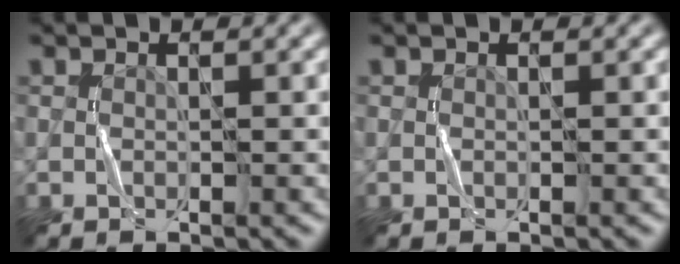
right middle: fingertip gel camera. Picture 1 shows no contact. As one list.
[{"total": 0.0}]